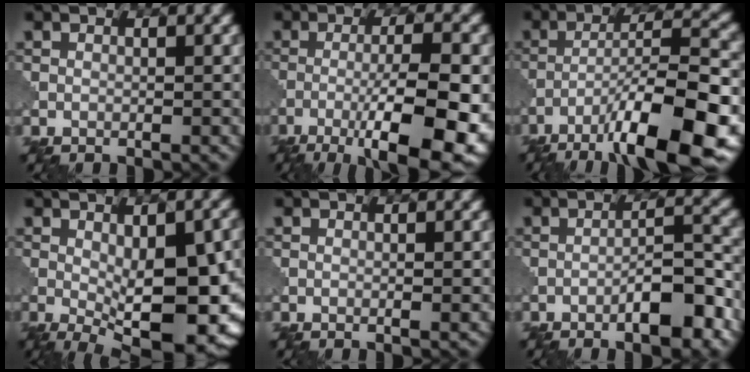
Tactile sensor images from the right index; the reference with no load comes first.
{"total": 11.4, "force": [-4.7, 2.9, 10.0], "torque": [-0.156, -0.009, -0.071]}
{"total": 11.1, "force": [-6.6, 1.9, 8.7], "torque": [-0.138, 0.017, -0.110]}
{"total": 10.3, "force": [-1.9, 3.7, 9.5], "torque": [-0.154, -0.015, -0.023]}
{"total": 0.6, "force": [0.0, 0.1, 0.6], "torque": [-0.010, -0.002, -0.001]}
{"total": 5.3, "force": [-2.8, 1.2, 4.3], "torque": [-0.060, 0.013, -0.045]}